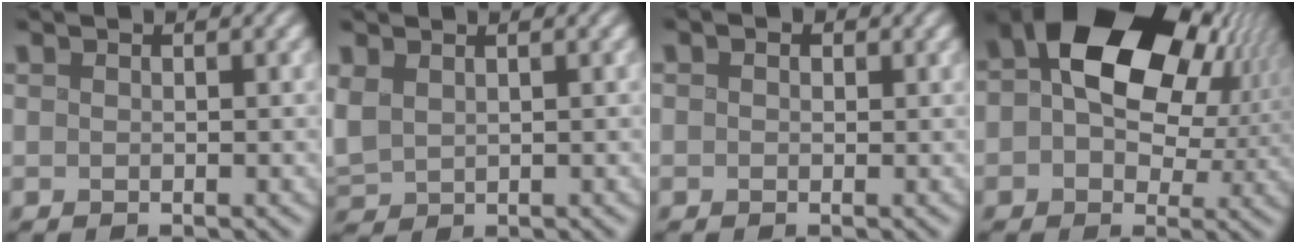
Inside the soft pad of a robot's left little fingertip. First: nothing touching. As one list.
[{"total": 3.1, "force": [0.5, 2.2, 2.1], "torque": [-0.058, 0.000, 0.007]}, {"total": 1.0, "force": [0.0, 0.8, 0.5], "torque": [-0.007, 0.008, -0.010]}, {"total": 17.6, "force": [5.0, 12.2, 11.7], "torque": [-0.182, 0.036, 0.078]}]